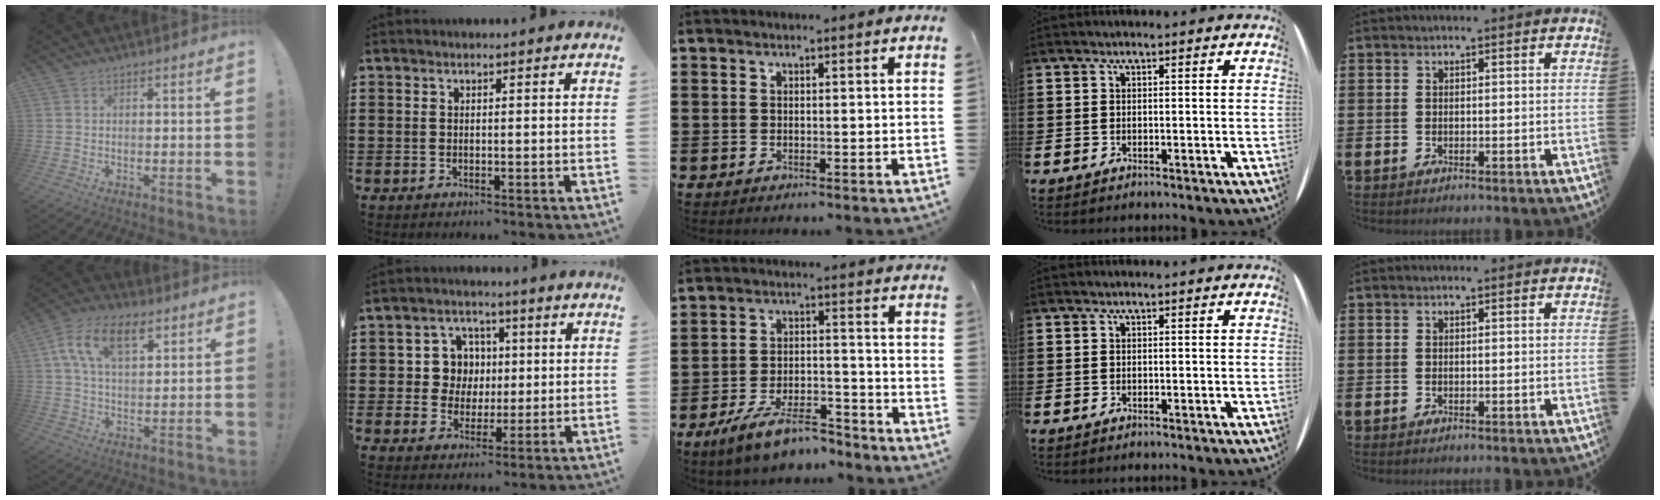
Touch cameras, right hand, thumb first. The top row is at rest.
{"thumb": {"total": 13.8, "force": [6.2, 7.8, 9.5], "torque": [-0.155, -0.005, 0.115]}, "index": {"total": 6.5, "force": [0.7, 6.1, 2.3], "torque": [-0.063, 0.019, 0.010]}, "middle": {"total": 9.3, "force": [-7.4, 2.4, 5.1], "torque": [-0.096, 0.017, -0.139]}}